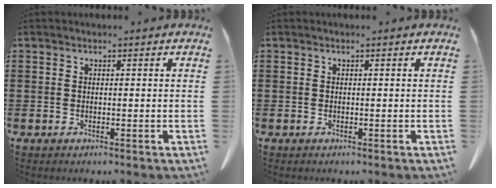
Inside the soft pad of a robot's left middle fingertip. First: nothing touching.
{"total": 0.0}